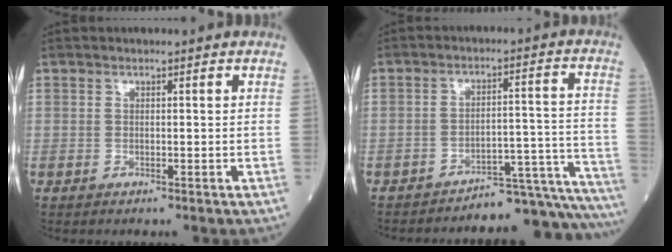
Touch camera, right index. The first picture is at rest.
{"total": 16.6, "force": [-16.4, 0.4, 2.3], "torque": [0.028, 0.048, -0.207]}